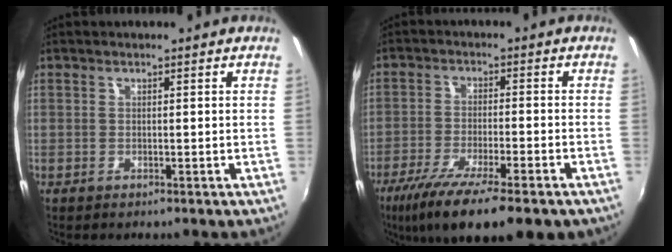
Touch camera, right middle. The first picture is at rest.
{"total": 15.4, "force": [-10.5, 3.0, 10.9], "torque": [-0.211, -0.052, -0.175]}